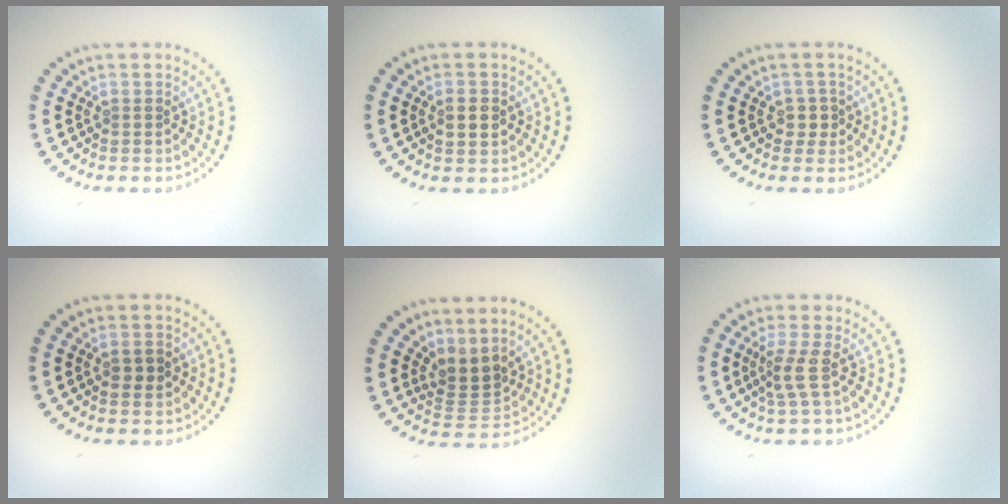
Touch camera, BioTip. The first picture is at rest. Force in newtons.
{"total": 1.8, "press": 1.8, "slide": 0.3}
{"total": 1.4, "press": 1.1, "slide": 0.8}
{"total": 1.6, "press": 1.6, "slide": 0.1}
{"total": 2.9, "press": 2.1, "slide": 2.0}
{"total": 2.4, "press": 1.6, "slide": 1.8}